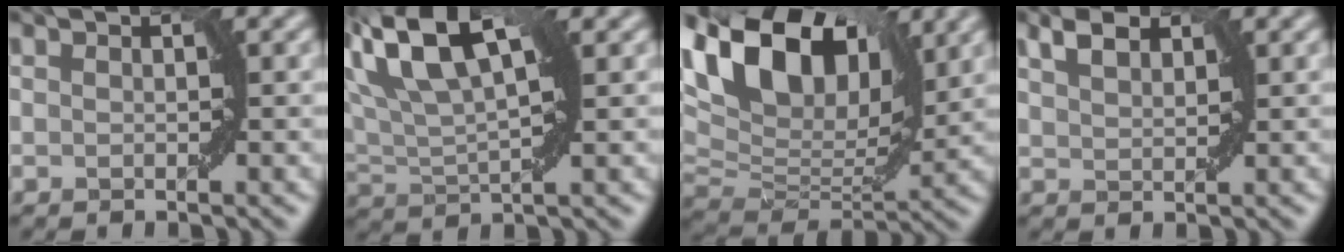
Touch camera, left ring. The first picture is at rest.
{"total": 9.6, "force": [4.6, 3.7, 7.6], "torque": [-0.153, 0.024, 0.079]}
{"total": 15.8, "force": [7.7, 8.2, 11.1], "torque": [-0.221, 0.042, 0.130]}
{"total": 2.2, "force": [1.6, 1.0, 1.2], "torque": [-0.026, 0.006, 0.035]}